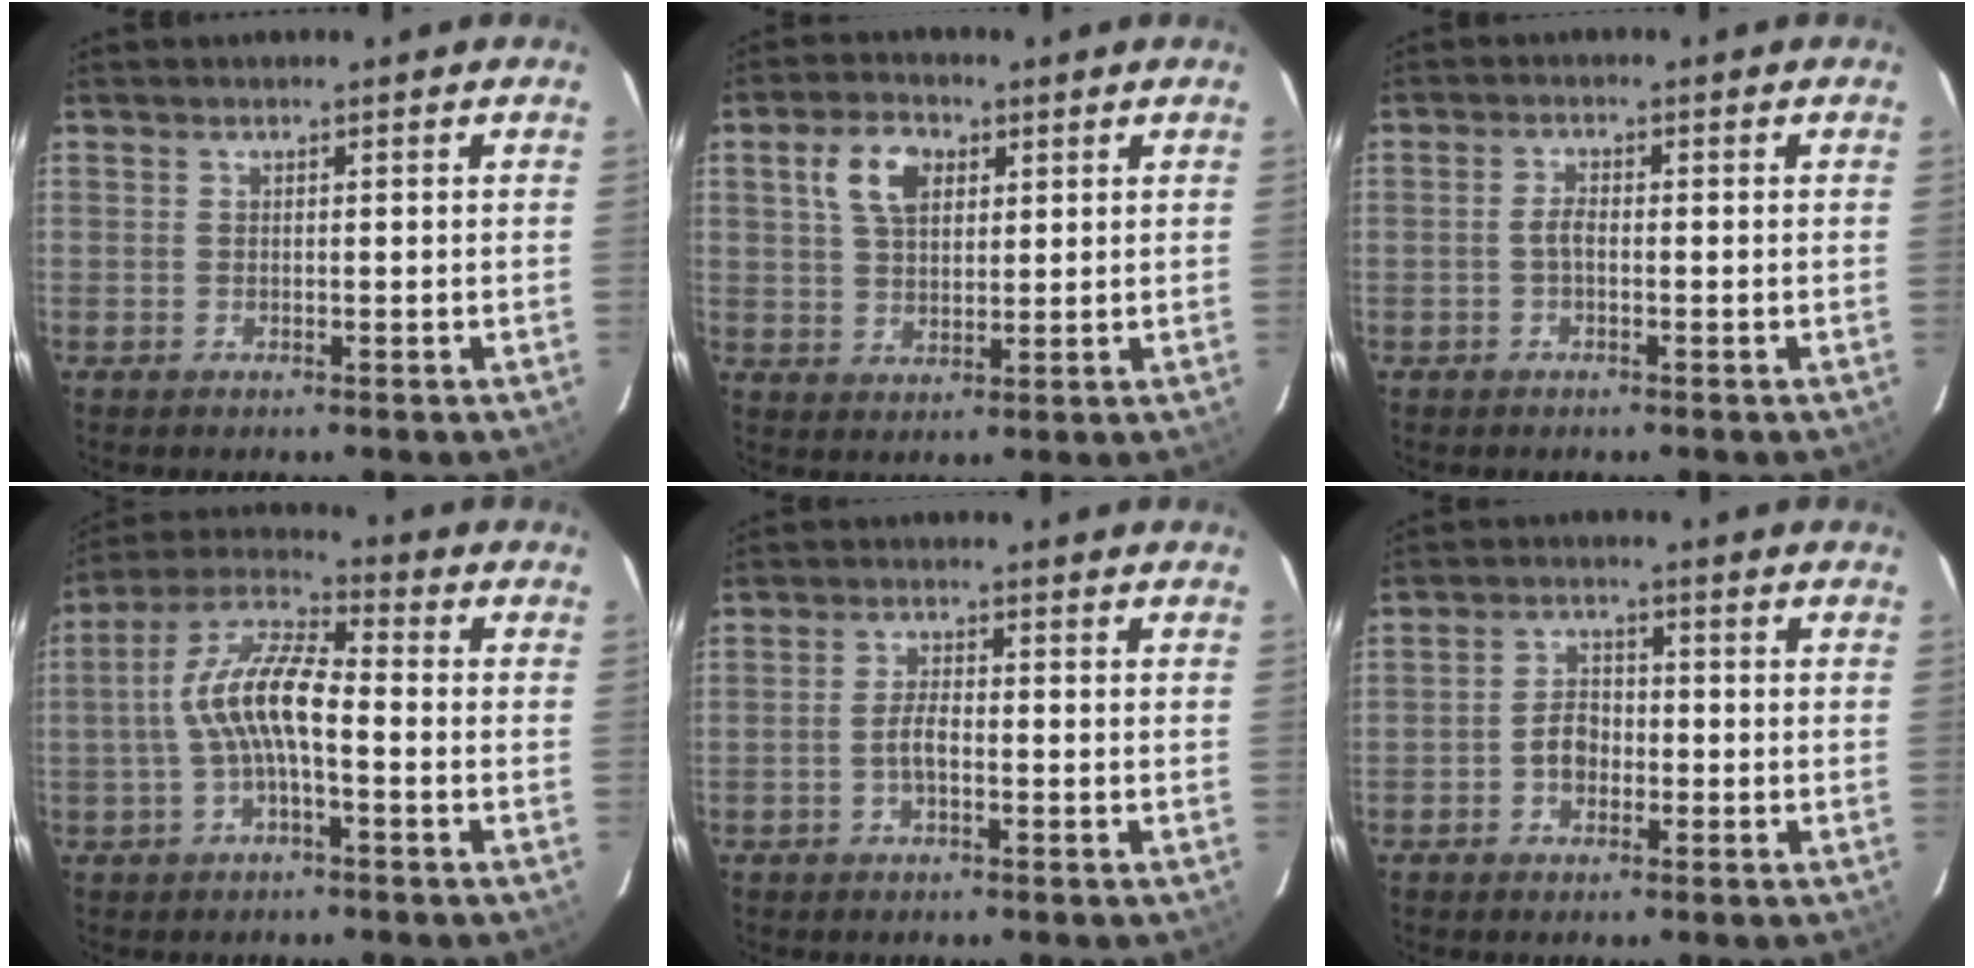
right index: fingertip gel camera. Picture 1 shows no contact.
{"total": 7.5, "force": [3.0, 4.4, 5.2], "torque": [-0.101, 0.022, 0.056]}
{"total": 1.9, "force": [-0.5, 0.8, 1.7], "torque": [-0.036, 0.006, -0.012]}
{"total": 10.3, "force": [-1.7, 2.9, 9.8], "torque": [-0.206, 0.018, -0.035]}
{"total": 2.9, "force": [-1.1, 0.9, 2.5], "torque": [-0.052, 0.005, -0.021]}
{"total": 3.9, "force": [-1.4, 2.8, 2.3], "torque": [-0.044, 0.011, -0.024]}